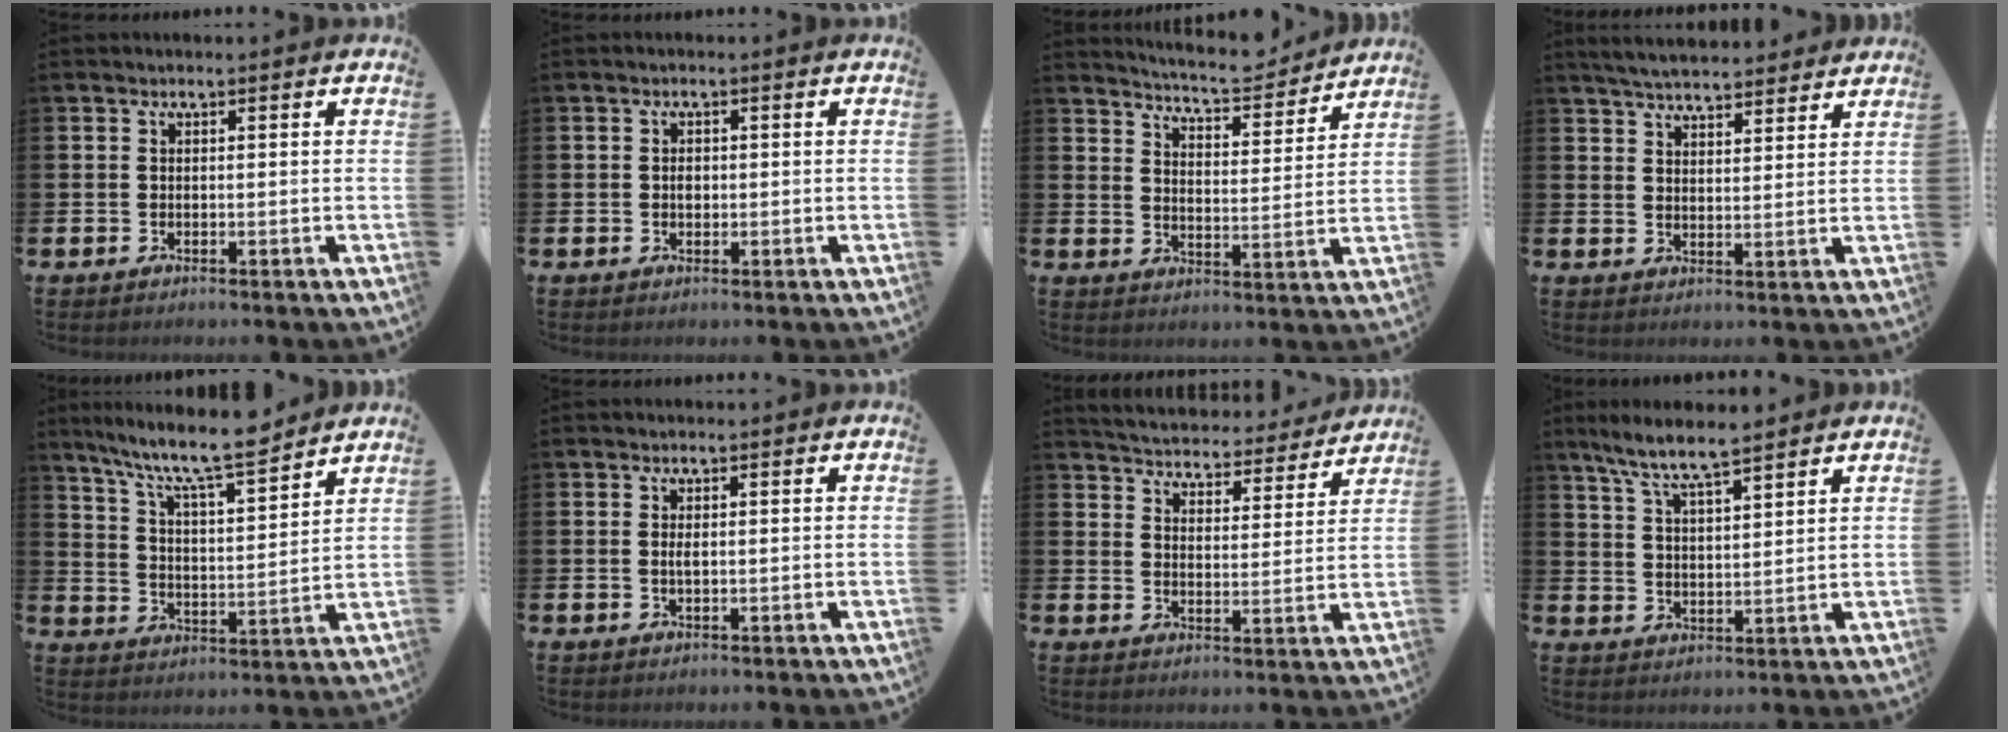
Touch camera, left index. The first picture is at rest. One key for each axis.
{"total": 1.3, "fx": 0.0, "fy": 1.0, "fz": 0.8, "tx": -0.007, "ty": 0.003, "tz": -0.004}
{"total": 6.4, "fx": 6.3, "fy": 0.6, "fz": 1.0, "tx": -0.032, "ty": -0.047, "tz": 0.107}
{"total": 5.1, "fx": 5.0, "fy": 0.5, "fz": 0.8, "tx": -0.029, "ty": -0.025, "tz": 0.090}
{"total": 8.8, "fx": 8.2, "fy": 0.3, "fz": 3.2, "tx": -0.087, "ty": -0.053, "tz": 0.145}
{"total": 0.9, "fx": 0.2, "fy": 0.3, "fz": 0.9, "tx": -0.015, "ty": 0.001, "tz": 0.002}
{"total": 4.9, "fx": 4.8, "fy": 0.8, "fz": 0.1, "tx": -0.023, "ty": -0.043, "tz": 0.080}
{"total": 7.1, "fx": 6.4, "fy": 0.7, "fz": 2.8, "tx": -0.080, "ty": -0.022, "tz": 0.116}